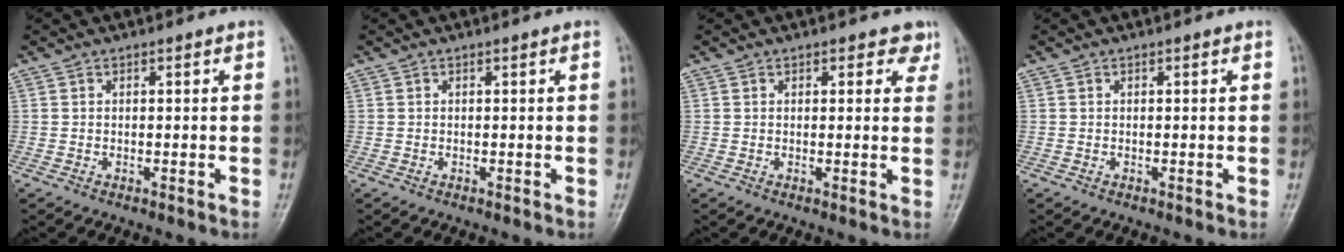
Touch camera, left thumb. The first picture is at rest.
{"total": 0.0}
{"total": 3.2, "force": [2.0, 2.0, 1.6], "torque": [0.012, -0.005, 0.018]}
{"total": 0.0}